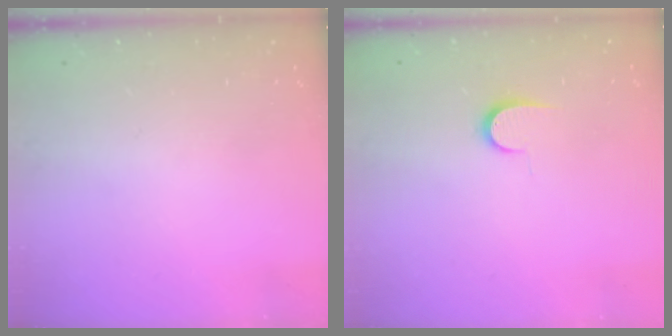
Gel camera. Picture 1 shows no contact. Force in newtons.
{"total": 6.7, "press": 6.7, "slide": 0.7}